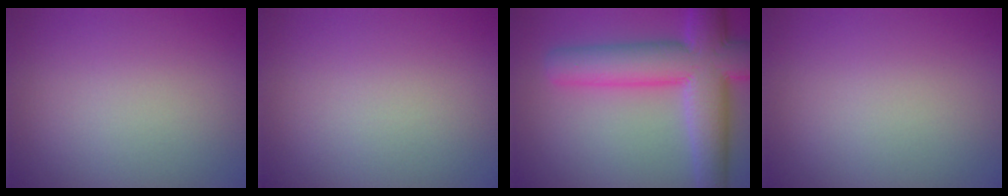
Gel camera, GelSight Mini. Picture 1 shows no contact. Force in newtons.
{"total": 0.0}
{"total": 10.0, "press": 10.0, "slide": 0.3}
{"total": 0.0}